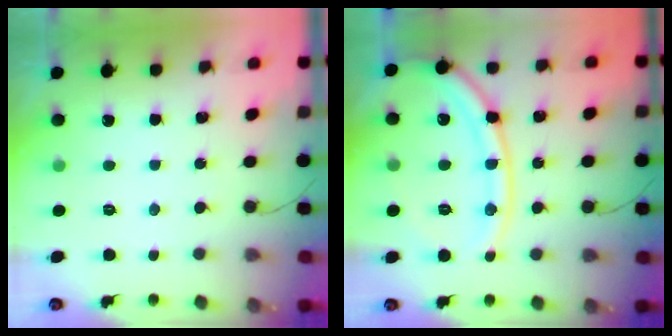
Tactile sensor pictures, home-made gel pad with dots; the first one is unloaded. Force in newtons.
{"total": 16.1, "press": 16.0, "slide": 1.9}